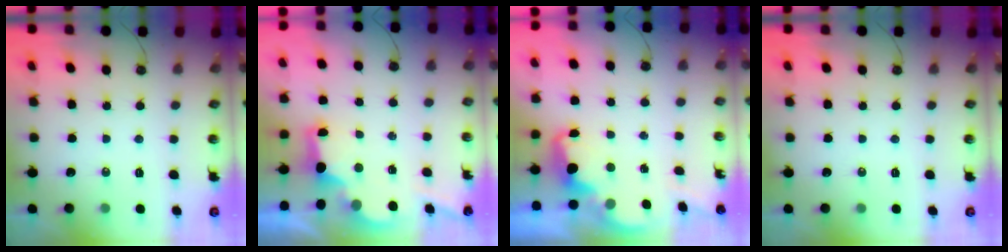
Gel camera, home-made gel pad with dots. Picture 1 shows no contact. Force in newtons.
{"total": 2.8, "press": 2.7, "slide": 0.9}
{"total": 2.7, "press": 2.6, "slide": 0.7}
{"total": 0.0}